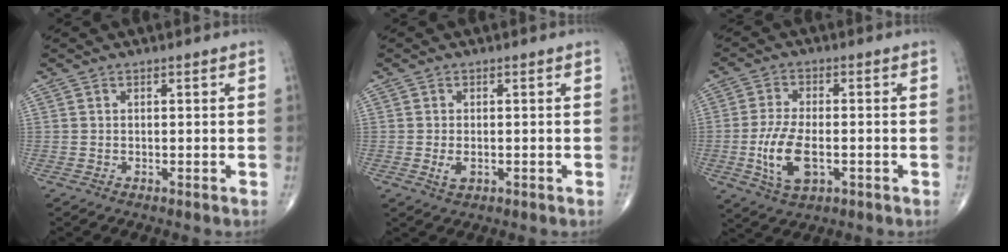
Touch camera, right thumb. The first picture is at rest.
{"total": 2.4, "force": [-0.5, 1.3, 1.9], "torque": [-0.036, -0.004, -0.007]}
{"total": 9.7, "force": [-2.2, 4.8, 8.1], "torque": [-0.163, 0.002, -0.036]}